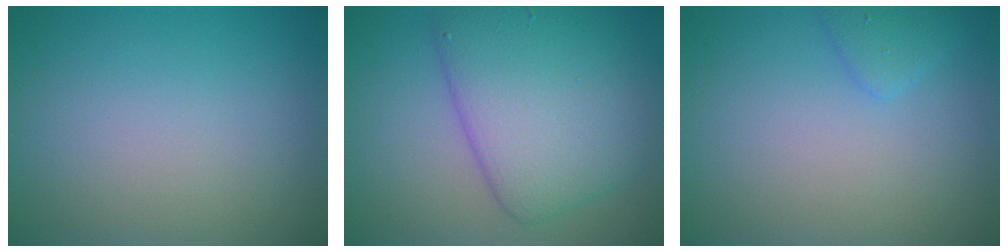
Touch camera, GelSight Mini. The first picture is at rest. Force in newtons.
{"total": 7.8, "press": 7.8, "slide": 0.2}
{"total": 1.4, "press": 1.4, "slide": 0.1}